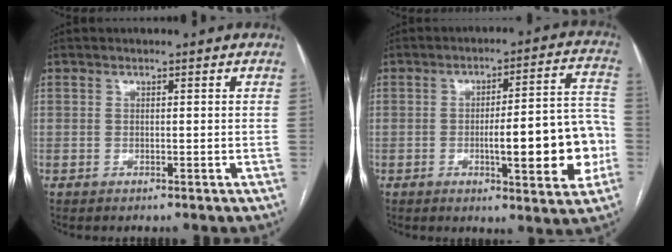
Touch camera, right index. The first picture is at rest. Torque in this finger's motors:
{"motor_torque": [1.81, -0.32, 0.60, 0.12]}